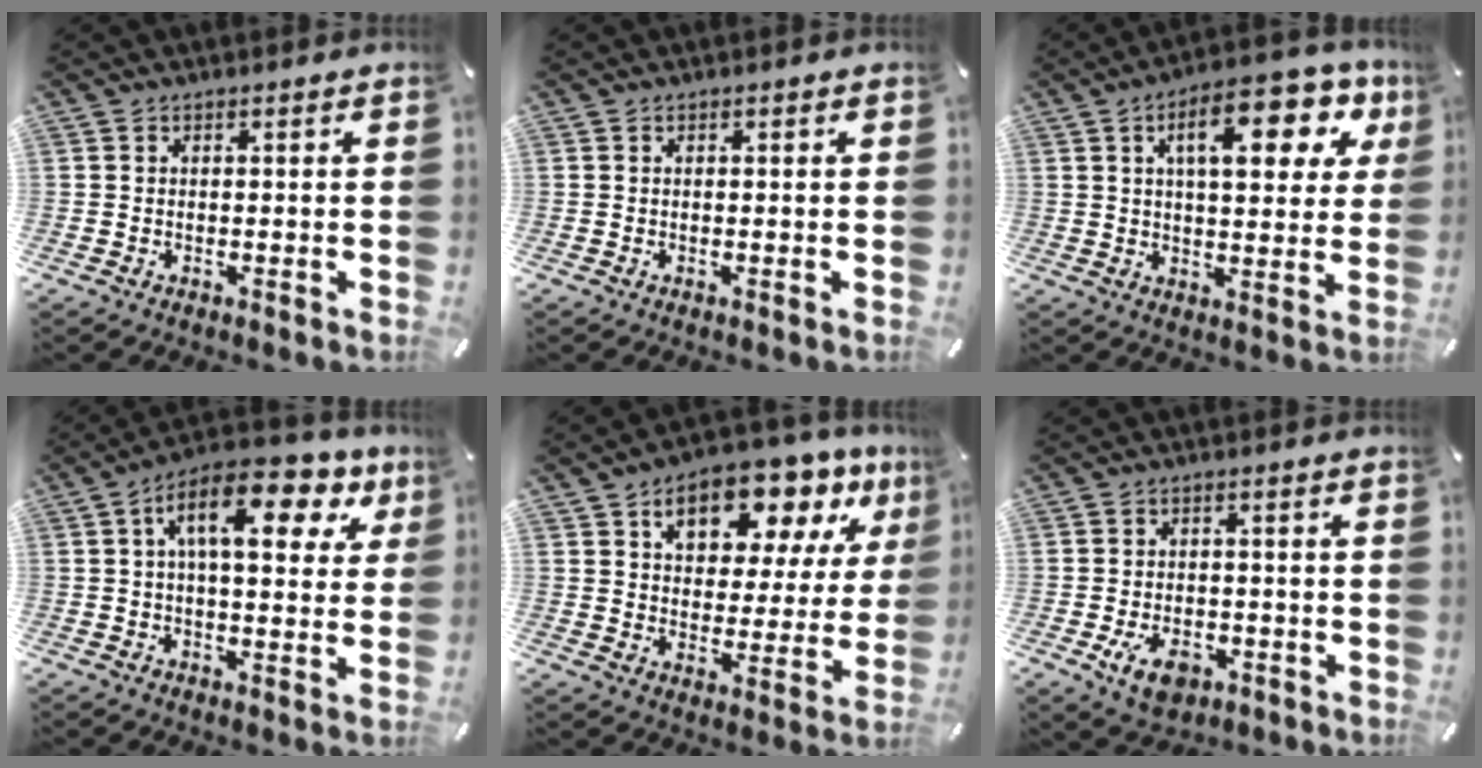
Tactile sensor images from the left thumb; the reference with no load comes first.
{"total": 0.0}
{"total": 16.2, "force": [7.2, 6.8, 12.8], "torque": [-0.186, -0.016, 0.111]}
{"total": 15.1, "force": [6.1, 6.8, 12.1], "torque": [-0.186, -0.013, 0.097]}
{"total": 15.5, "force": [9.9, 8.5, 8.3], "torque": [-0.124, -0.053, 0.170]}
{"total": 6.5, "force": [-2.6, 4.3, 4.0], "torque": [-0.080, 0.006, -0.049]}